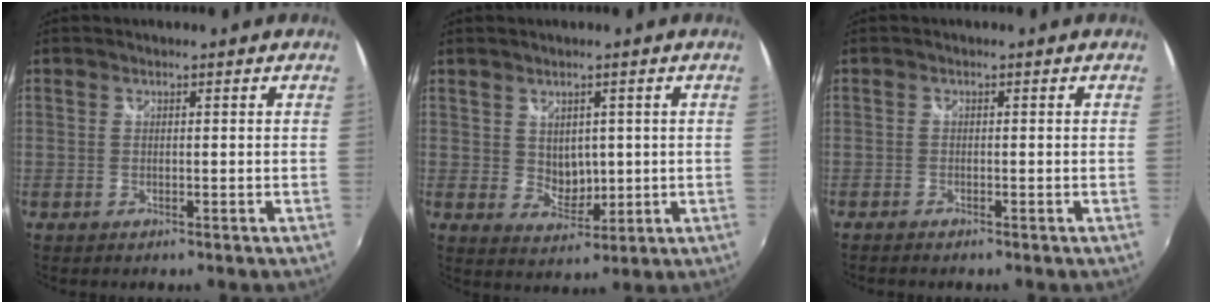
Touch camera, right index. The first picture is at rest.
{"total": 4.3, "force": [1.2, 3.5, 2.1], "torque": [-0.032, 0.001, 0.032]}
{"total": 1.3, "force": [-1.1, 0.3, 0.4], "torque": [-0.012, -0.006, -0.022]}